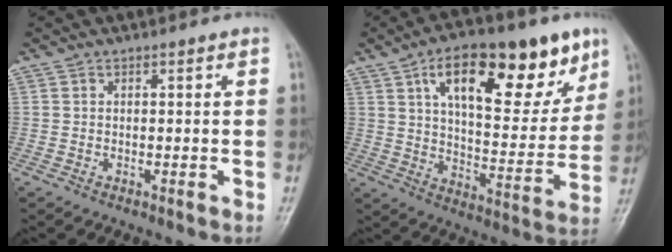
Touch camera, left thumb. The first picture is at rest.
{"total": 23.6, "force": [12.3, 10.2, 17.3], "torque": [-0.211, -0.025, 0.193]}